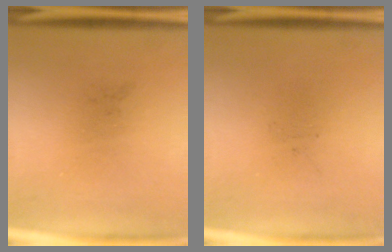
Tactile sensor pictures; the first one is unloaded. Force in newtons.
{"total": 0.0}